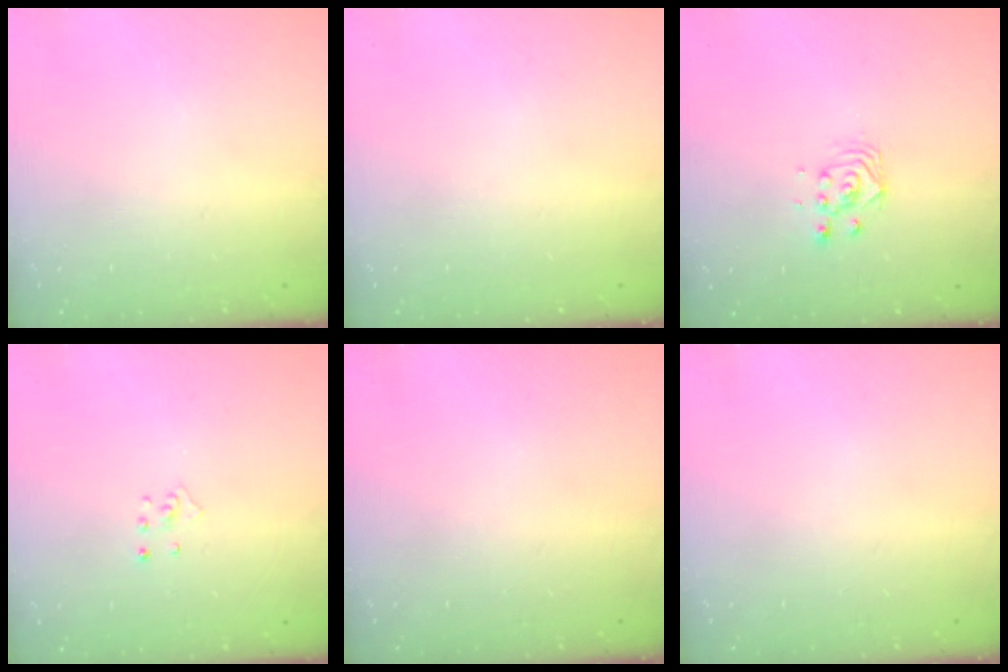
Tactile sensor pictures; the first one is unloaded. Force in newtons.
{"total": 0.0}
{"total": 2.8, "press": 2.8, "slide": 0.3}
{"total": 2.9, "press": 2.9, "slide": 0.3}
{"total": 0.0}
{"total": 0.0}